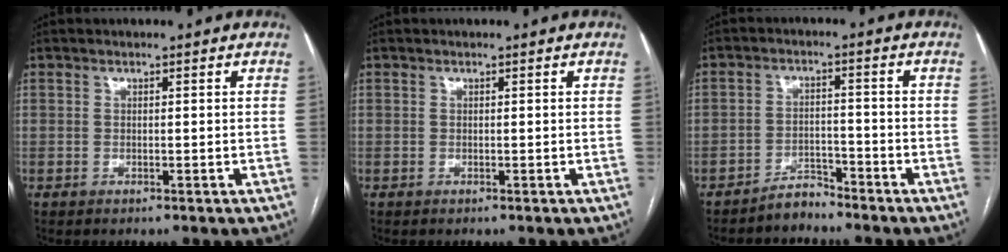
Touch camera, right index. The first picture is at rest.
{"total": 0.0}
{"total": 3.3, "force": [-3.2, 0.9, 0.2], "torque": [0.002, -0.004, -0.056]}